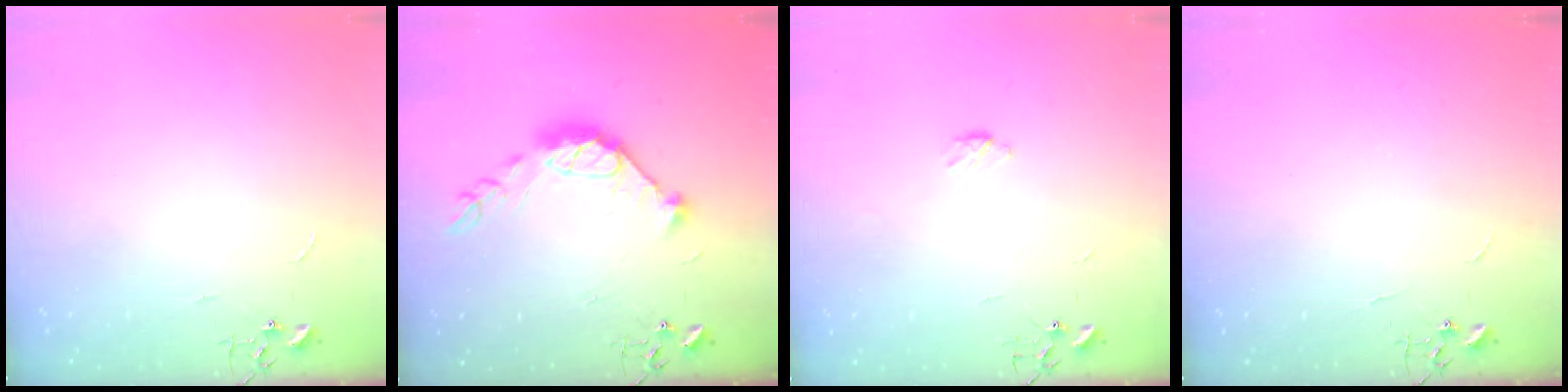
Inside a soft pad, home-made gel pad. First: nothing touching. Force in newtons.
{"total": 13.9, "press": 13.9, "slide": 0.9}
{"total": 3.2, "press": 3.2, "slide": 0.3}
{"total": 0.0}